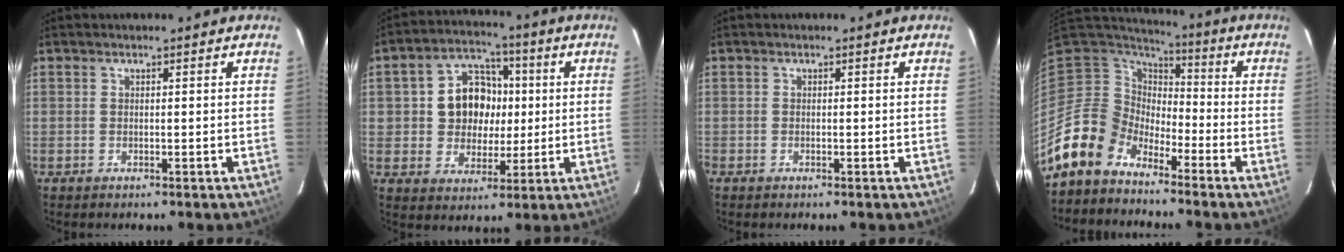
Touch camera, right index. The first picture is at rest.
{"total": 11.1, "force": [1.2, 9.6, 5.4], "torque": [-0.121, 0.032, 0.029]}
{"total": 0.0}
{"total": 10.2, "force": [-8.2, 6.0, 0.7], "torque": [-0.036, 0.028, -0.163]}